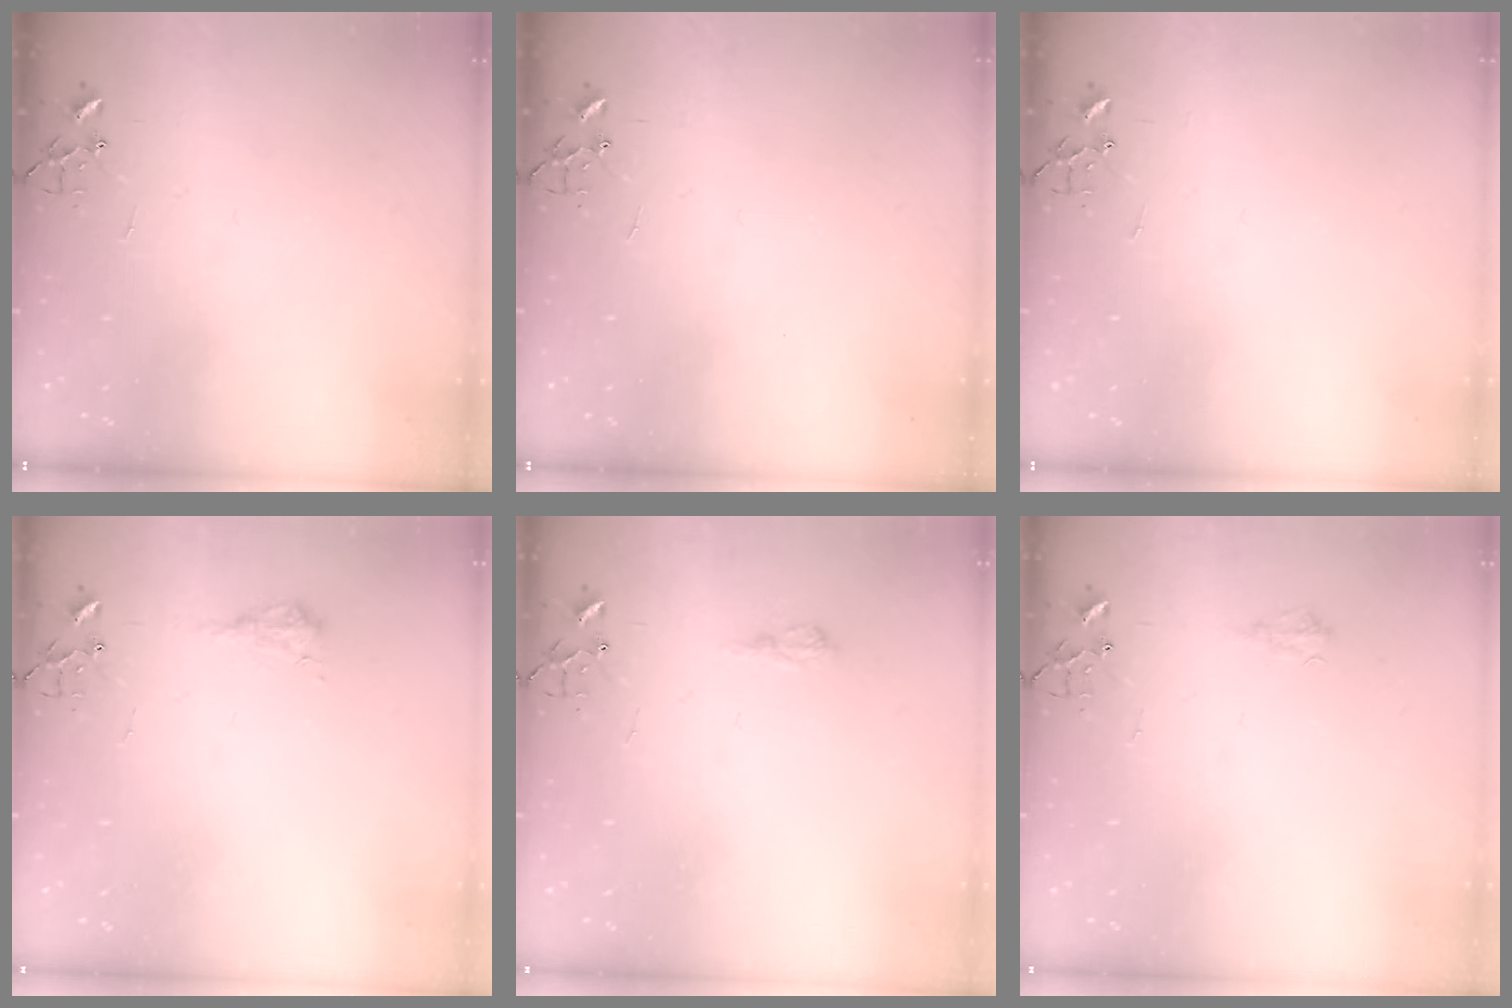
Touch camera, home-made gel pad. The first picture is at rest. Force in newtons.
{"total": 0.0}
{"total": 0.0}
{"total": 8.5, "press": 8.5, "slide": 0.8}
{"total": 6.5, "press": 6.5, "slide": 0.9}
{"total": 6.1, "press": 6.1, "slide": 0.8}